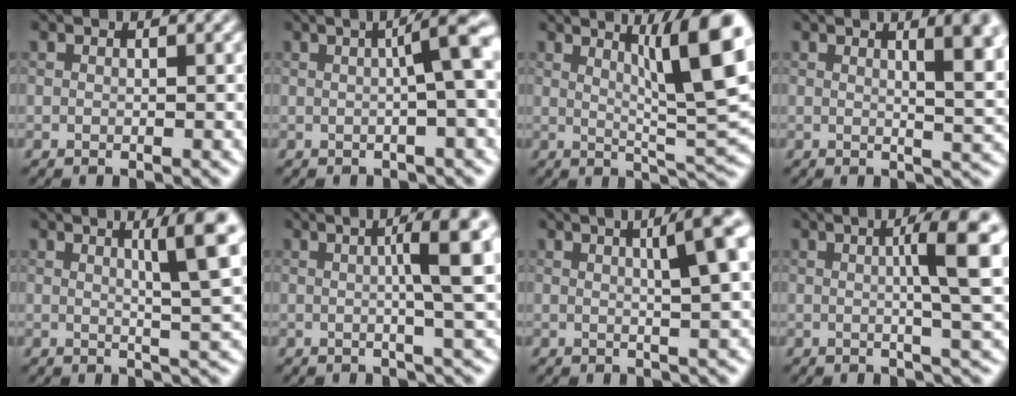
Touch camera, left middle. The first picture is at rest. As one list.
[{"total": 5.2, "force": [0.6, 0.8, 5.1], "torque": [-0.069, 0.015, 0.004]}, {"total": 9.0, "force": [3.3, 1.5, 8.2], "torque": [-0.107, 0.003, 0.057]}, {"total": 5.8, "force": [1.9, 1.9, 5.2], "torque": [-0.040, 0.006, 0.023]}, {"total": 5.9, "force": [2.0, 0.8, 5.5], "torque": [-0.070, 0.004, 0.031]}, {"total": 6.7, "force": [1.0, 1.2, 6.5], "torque": [-0.078, 0.017, 0.012]}, {"total": 5.8, "force": [1.7, 1.1, 5.4], "torque": [-0.059, 0.013, 0.024]}, {"total": 6.2, "force": [0.9, 0.9, 6.1], "torque": [-0.083, 0.008, 0.012]}]